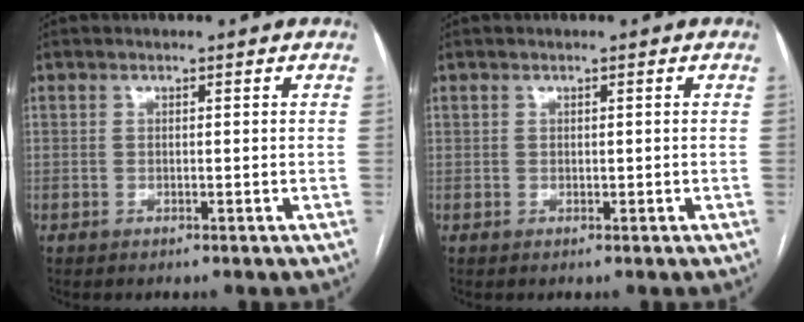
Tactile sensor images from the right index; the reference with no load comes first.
{"total": 0.0}